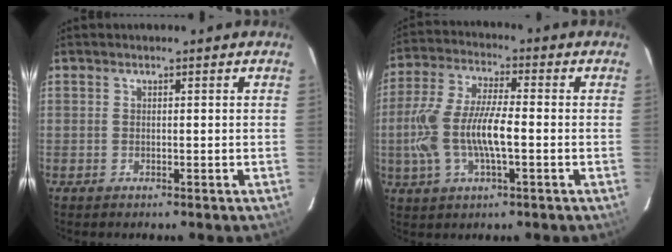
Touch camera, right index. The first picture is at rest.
{"total": 12.9, "force": [-2.3, 4.2, 12.0], "torque": [-0.257, 0.001, -0.045]}